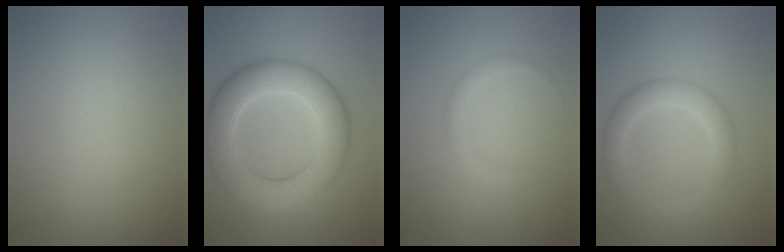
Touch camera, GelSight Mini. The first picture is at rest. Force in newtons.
{"total": 9.0, "press": 9.0, "slide": 0.1}
{"total": 1.2, "press": 1.2, "slide": 0.0}
{"total": 3.5, "press": 3.5, "slide": 0.2}